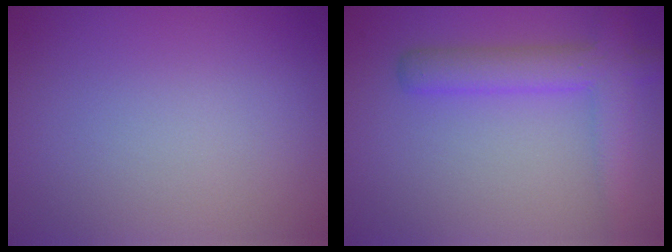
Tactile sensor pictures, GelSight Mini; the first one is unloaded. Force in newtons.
{"total": 4.2, "press": 4.2, "slide": 0.2}